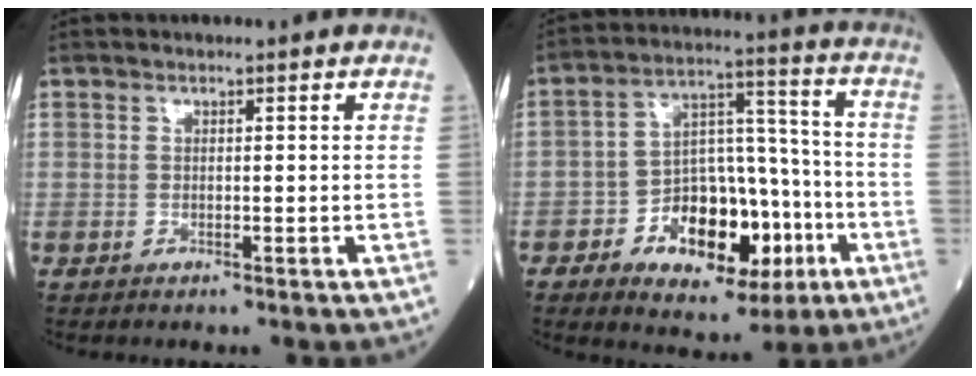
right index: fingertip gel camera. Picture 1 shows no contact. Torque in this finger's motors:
{"motor_torque": [1.12, -0.80, 0.27, 0.05]}